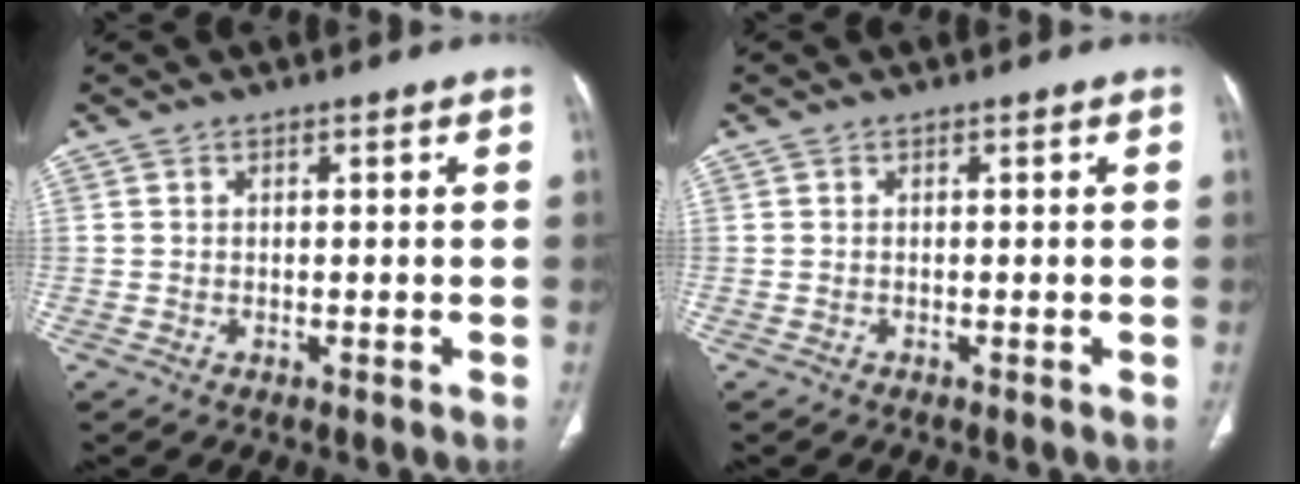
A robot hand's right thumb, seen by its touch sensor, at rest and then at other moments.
{"total": 0.0}